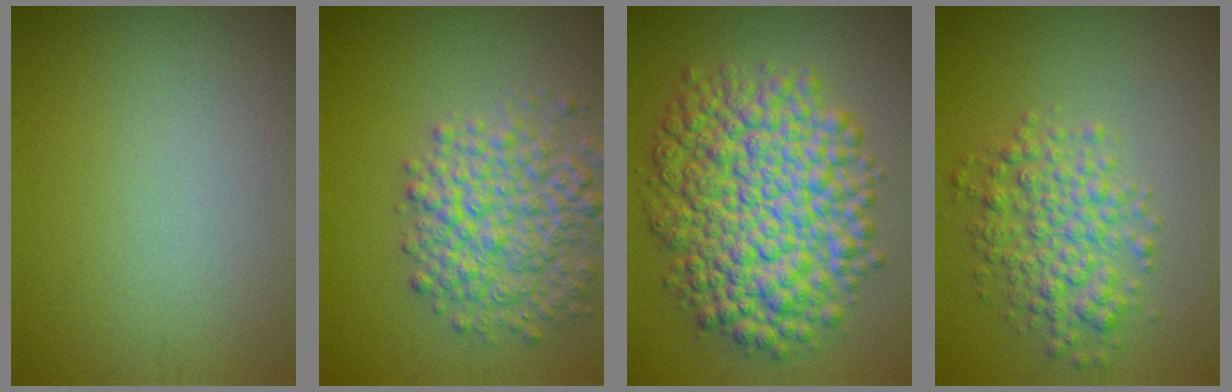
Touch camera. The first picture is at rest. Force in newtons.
{"total": 6.1, "press": 6.1, "slide": 0.2}
{"total": 11.4, "press": 11.4, "slide": 0.2}
{"total": 4.2, "press": 4.2, "slide": 0.0}